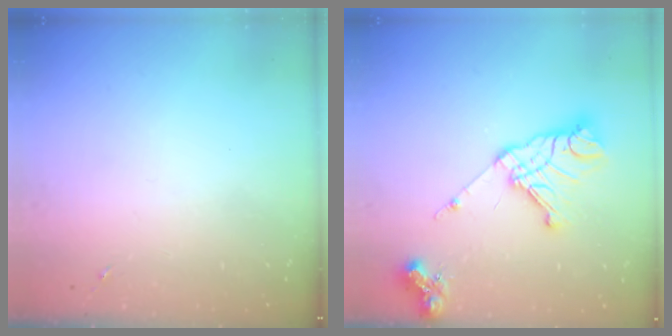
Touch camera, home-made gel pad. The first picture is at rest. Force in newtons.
{"total": 18.6, "press": 18.5, "slide": 2.1}